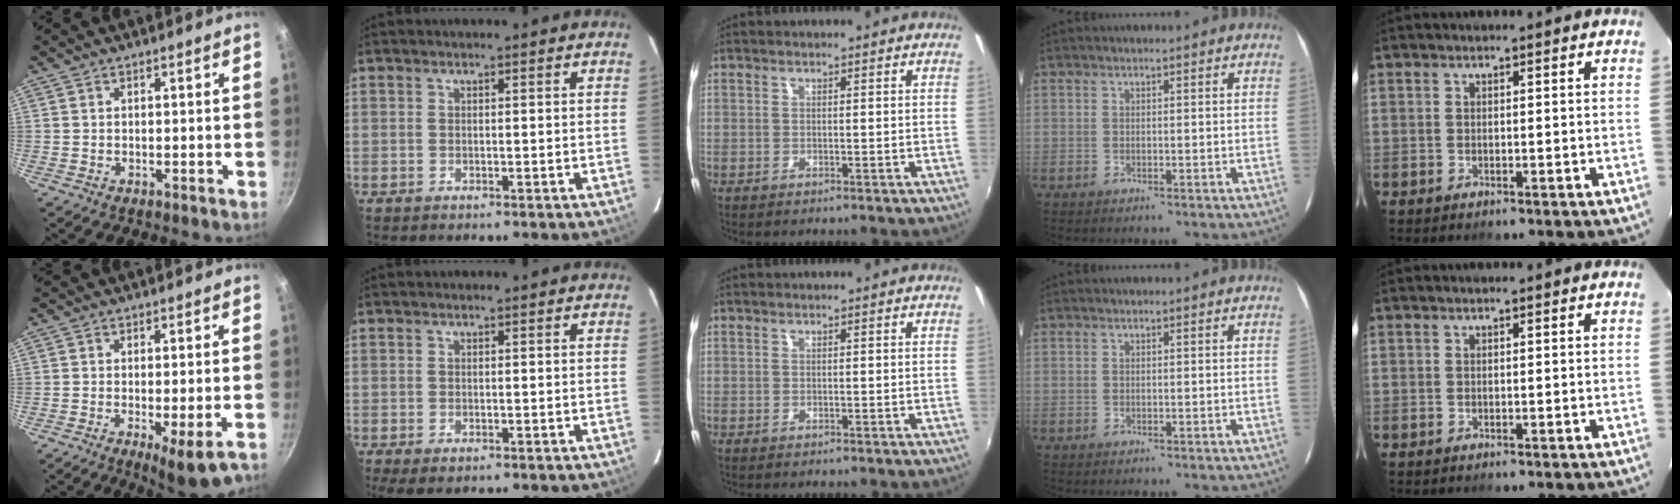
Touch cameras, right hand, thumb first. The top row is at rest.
{"thumb": {"total": 6.9, "force": [-2.7, 1.3, 6.2], "torque": [-0.094, -0.003, -0.034]}, "index": {"total": 2.5, "force": [-1.4, 1.0, 1.8], "torque": [-0.040, -0.009, -0.021]}}